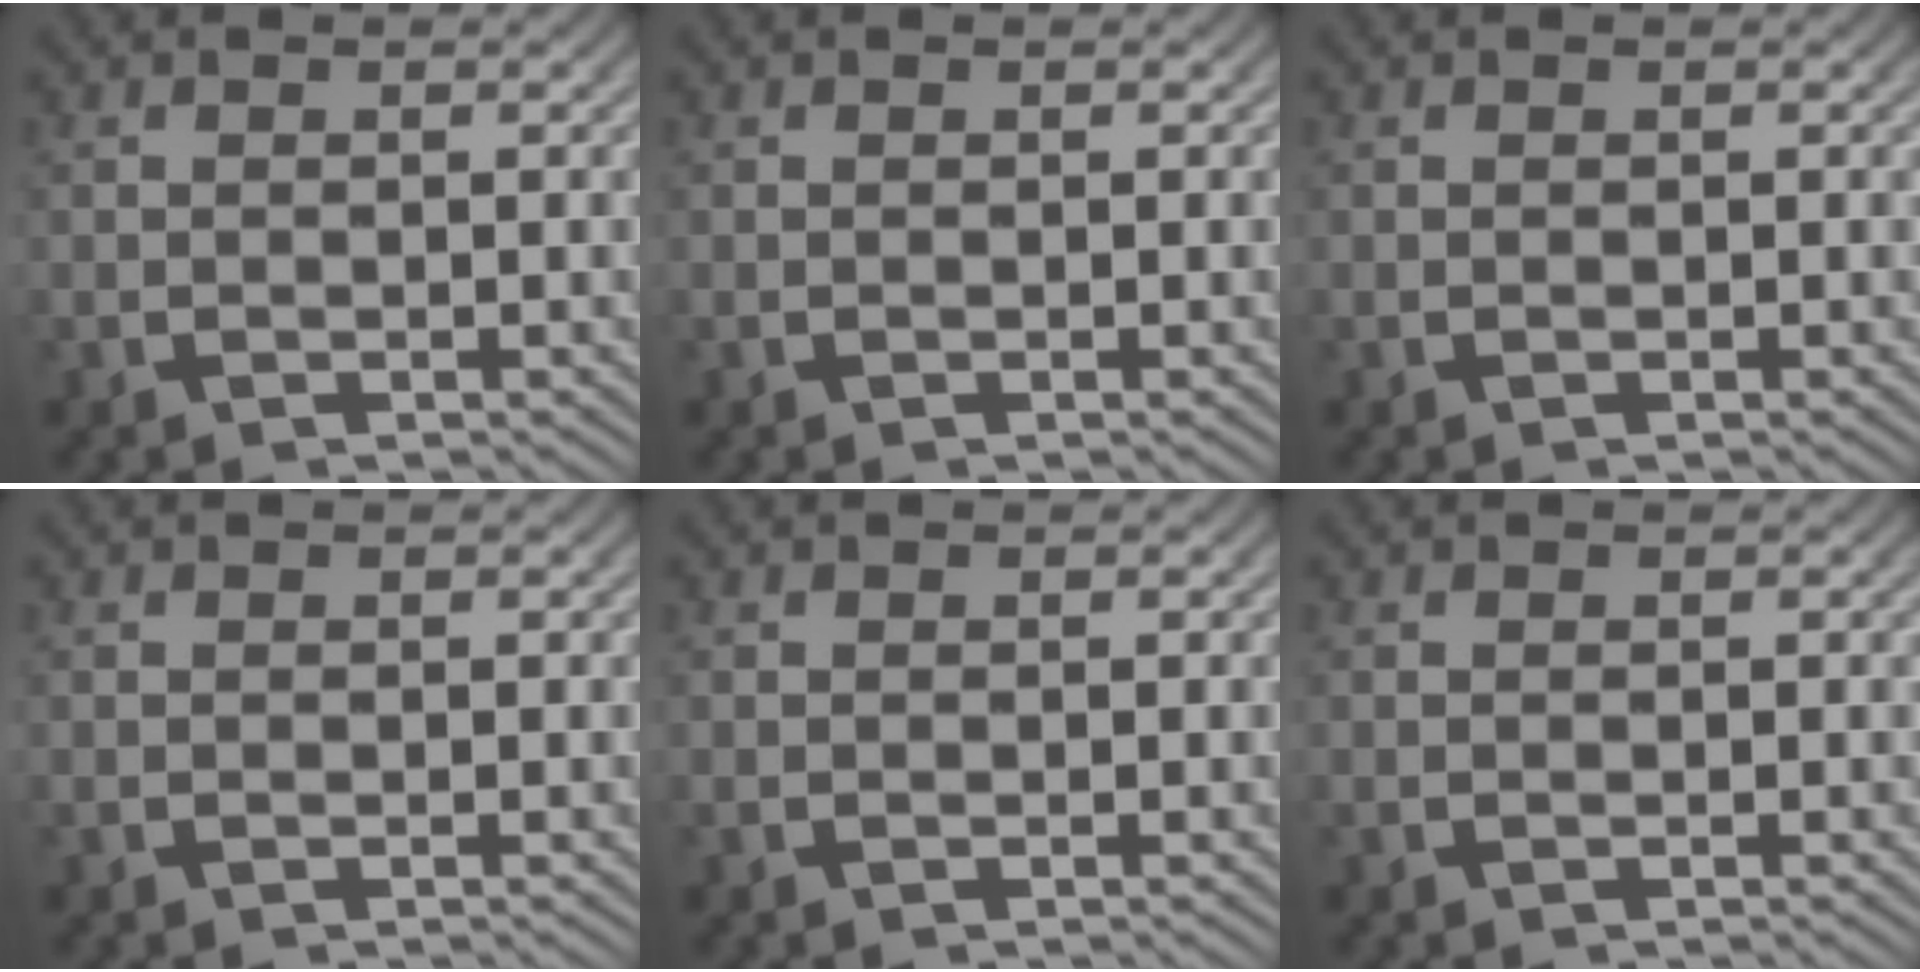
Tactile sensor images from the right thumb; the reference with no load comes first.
{"total": 0.0}
{"total": 0.0}
{"total": 0.0}
{"total": 0.0}
{"total": 0.0}